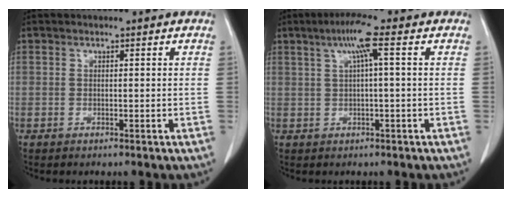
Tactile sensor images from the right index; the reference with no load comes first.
{"total": 4.9, "force": [1.7, -0.3, 4.6], "torque": [-0.083, 0.015, 0.031]}